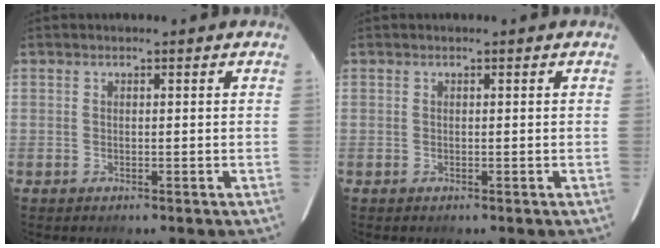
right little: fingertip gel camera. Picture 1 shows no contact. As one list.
[{"total": 0.0}]